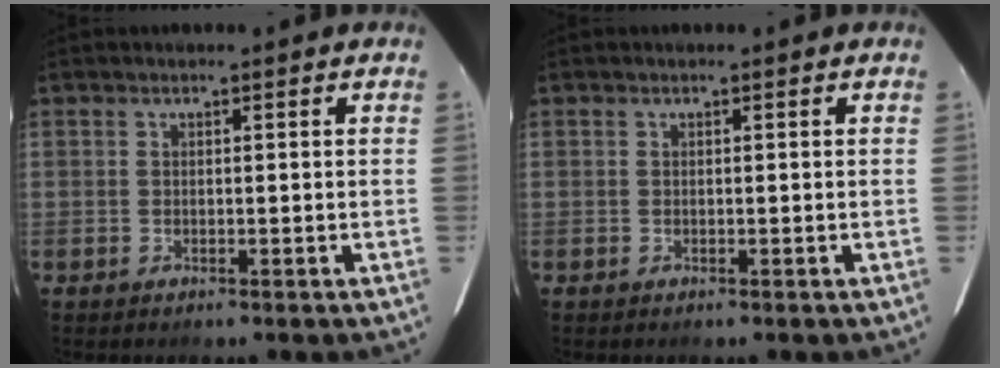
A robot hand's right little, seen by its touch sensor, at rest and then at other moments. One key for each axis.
{"total": 0.0}